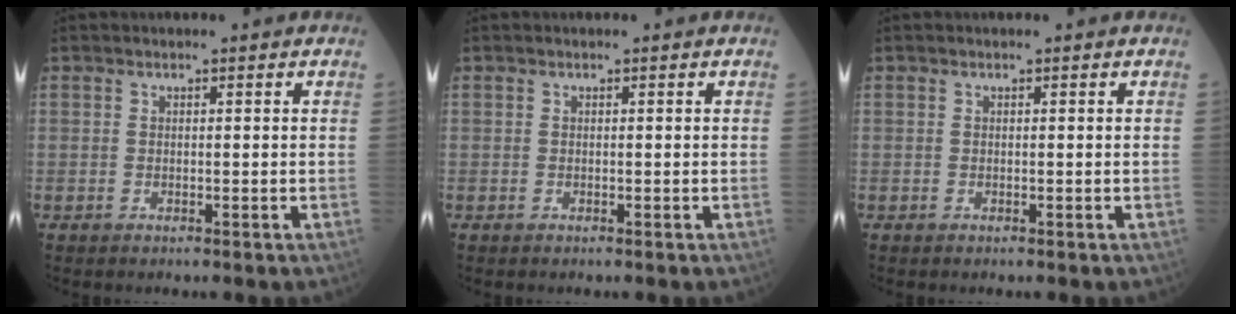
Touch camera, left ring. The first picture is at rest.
{"total": 0.0}
{"total": 0.0}